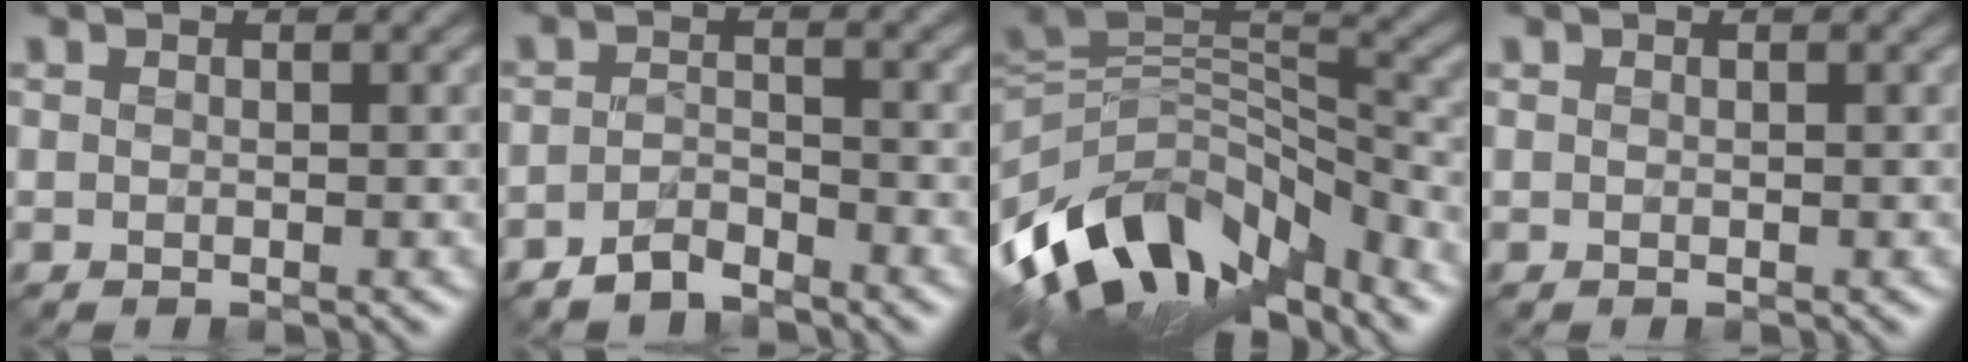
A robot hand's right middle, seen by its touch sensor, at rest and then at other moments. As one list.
[{"total": 2.2, "force": [-1.9, 0.6, 0.8], "torque": [-0.017, 0.007, -0.040]}, {"total": 12.6, "force": [-6.9, 6.4, 8.3], "torque": [-0.163, 0.016, -0.127]}, {"total": 0.0}]